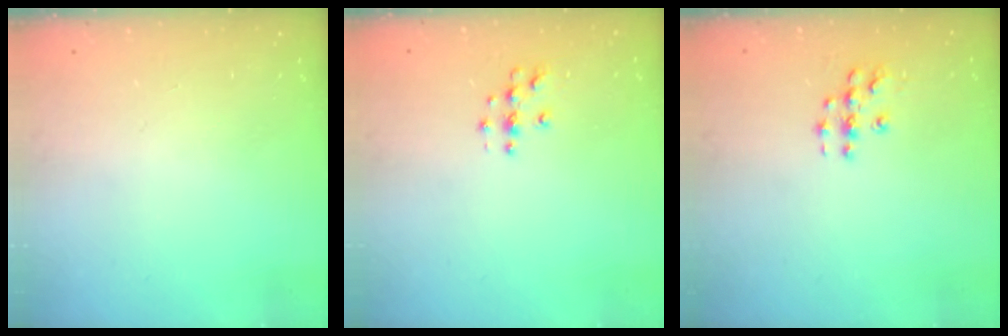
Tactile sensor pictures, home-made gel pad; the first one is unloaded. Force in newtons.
{"total": 3.7, "press": 3.7, "slide": 0.2}
{"total": 5.4, "press": 5.4, "slide": 0.5}